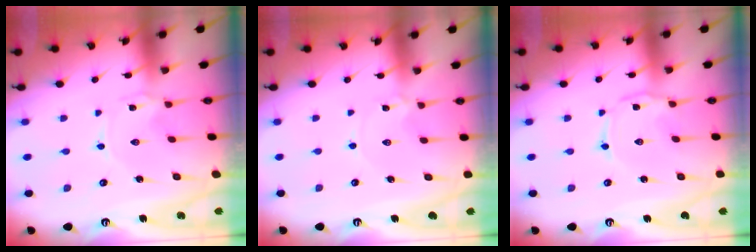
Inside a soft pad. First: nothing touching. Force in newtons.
{"total": 1.5, "press": 1.5, "slide": 0.2}
{"total": 1.7, "press": 1.7, "slide": 0.4}